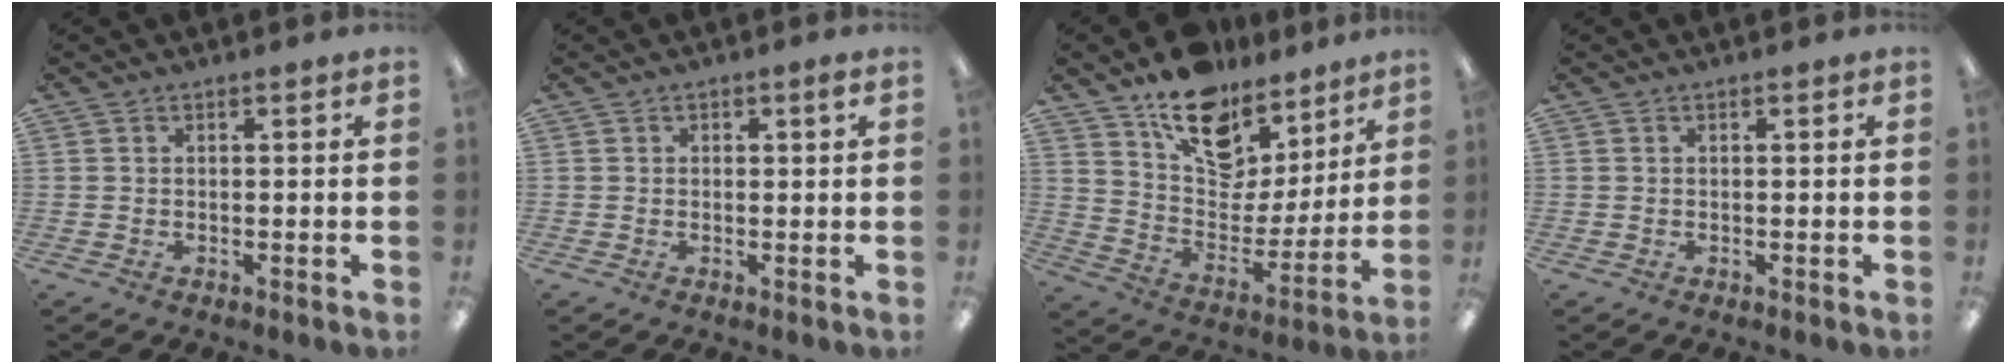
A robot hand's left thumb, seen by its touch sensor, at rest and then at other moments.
{"total": 1.0, "force": [0.7, 0.4, 0.6], "torque": [-0.013, 0.004, 0.011]}
{"total": 16.2, "force": [11.7, 9.3, 6.0], "torque": [-0.097, -0.090, 0.213]}
{"total": 0.0}